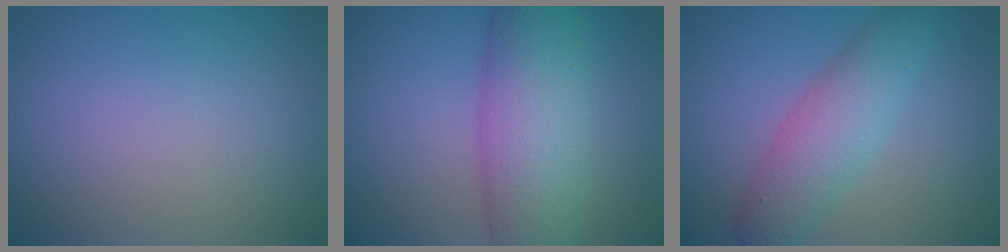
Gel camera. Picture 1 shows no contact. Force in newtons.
{"total": 8.3, "press": 8.3, "slide": 0.1}
{"total": 4.7, "press": 4.7, "slide": 0.1}